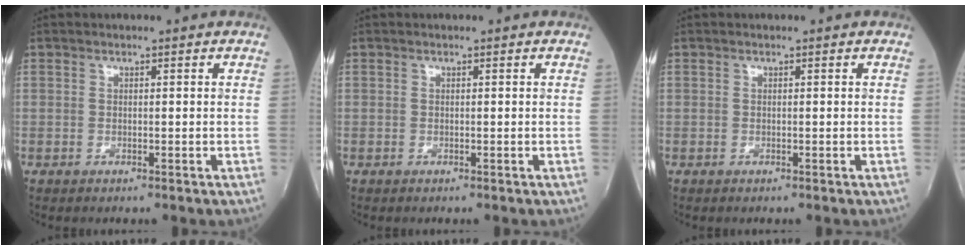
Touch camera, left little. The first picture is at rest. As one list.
[{"total": 0.0}, {"total": 0.0}]